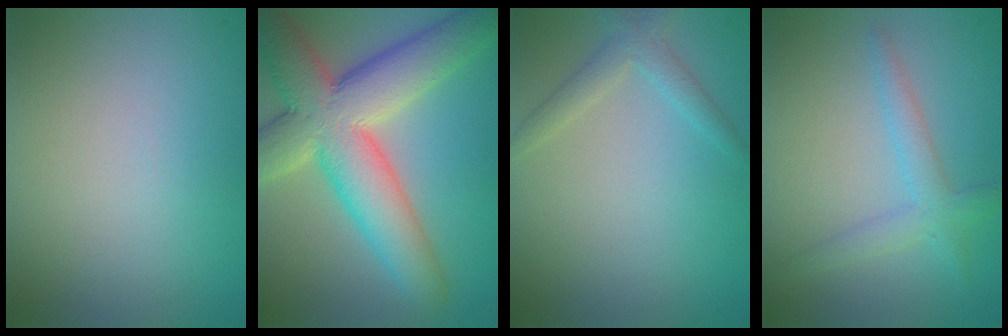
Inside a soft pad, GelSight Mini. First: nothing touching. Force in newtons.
{"total": 10.9, "press": 10.9, "slide": 0.6}
{"total": 2.0, "press": 2.0, "slide": 0.1}
{"total": 2.6, "press": 2.6, "slide": 0.1}